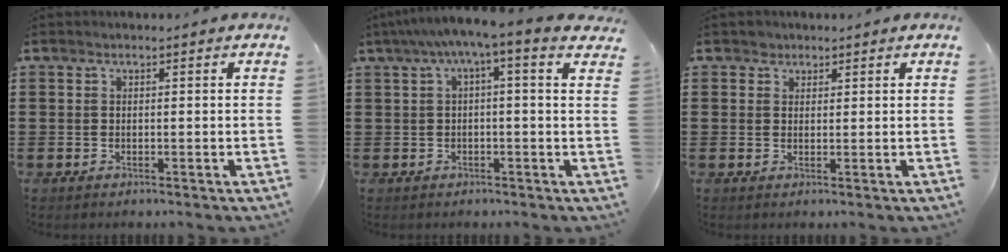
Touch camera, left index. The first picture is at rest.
{"total": 3.7, "force": [0.5, 0.4, 3.6], "torque": [-0.071, -0.005, 0.003]}
{"total": 1.5, "force": [1.2, 1.0, 0.0], "torque": [-0.004, 0.005, 0.023]}